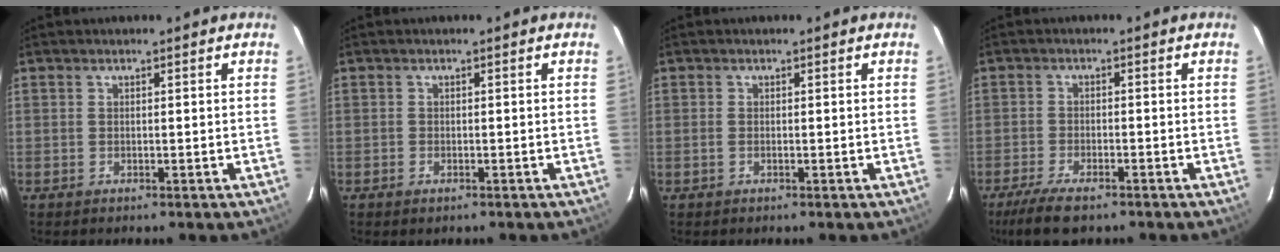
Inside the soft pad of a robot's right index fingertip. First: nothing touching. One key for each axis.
{"total": 1.1, "fx": -0.7, "fy": 0.7, "fz": 0.5, "tx": -0.007, "ty": -0.001, "tz": -0.011}
{"total": 0.6, "fx": -0.2, "fy": 0.3, "fz": 0.5, "tx": -0.012, "ty": 0.000, "tz": -0.005}
{"total": 8.2, "fx": -6.2, "fy": 2.4, "fz": 4.8, "tx": -0.117, "ty": -0.022, "tz": -0.114}